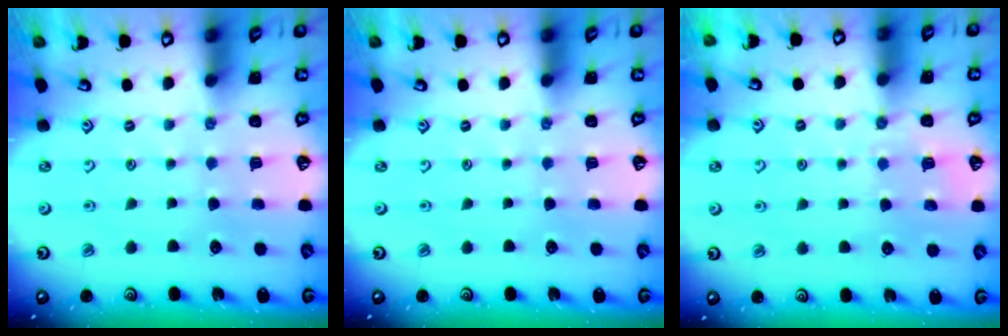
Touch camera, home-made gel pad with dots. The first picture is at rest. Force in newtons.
{"total": 0.0}
{"total": 4.3, "press": 4.2, "slide": 0.9}